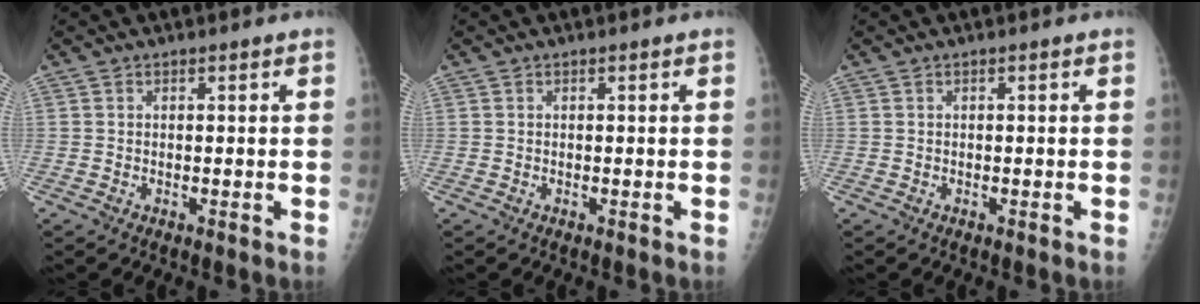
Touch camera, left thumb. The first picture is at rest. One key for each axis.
{"total": 0.0}
{"total": 0.0}